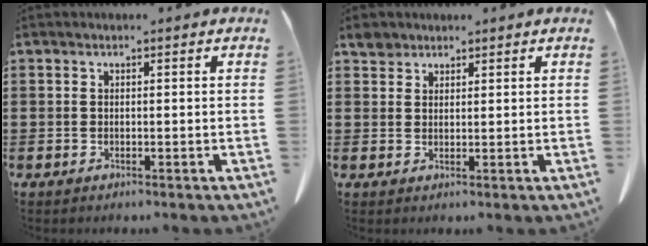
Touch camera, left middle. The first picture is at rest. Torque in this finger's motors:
{"motor_torque": [-0.02, 0.03, 0.00, 0.00]}